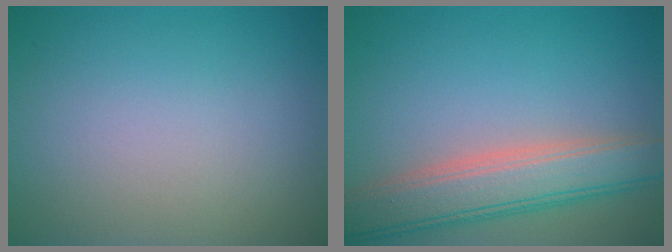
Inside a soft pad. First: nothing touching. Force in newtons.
{"total": 6.2, "press": 6.2, "slide": 0.4}